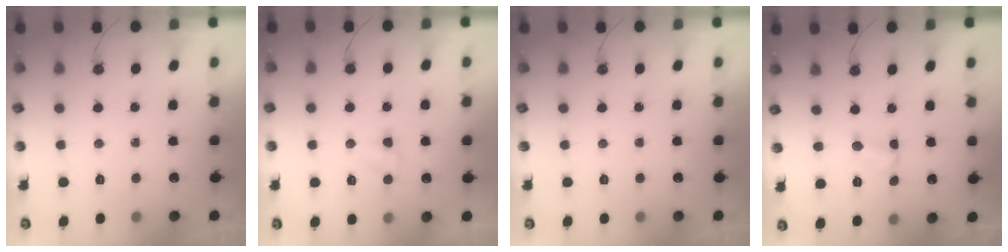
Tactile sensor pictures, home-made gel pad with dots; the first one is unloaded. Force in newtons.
{"total": 3.5, "press": 3.4, "slide": 0.6}
{"total": 0.0}
{"total": 2.5, "press": 2.5, "slide": 0.4}